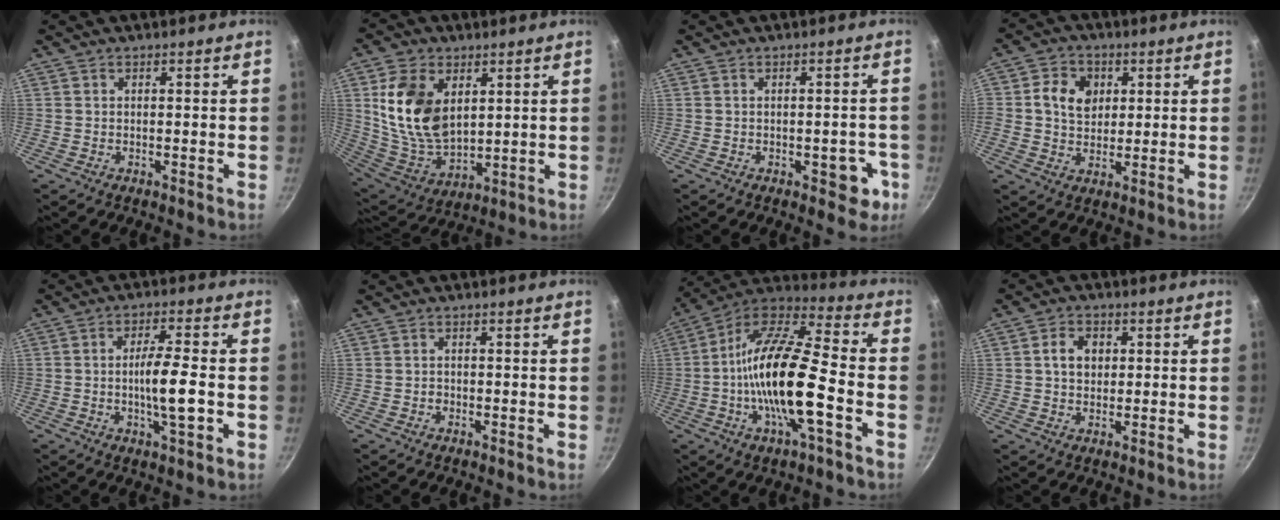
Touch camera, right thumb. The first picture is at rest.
{"total": 16.1, "force": [4.3, 10.4, 11.5], "torque": [-0.201, -0.032, 0.096]}
{"total": 5.2, "force": [-1.9, 2.9, 3.9], "torque": [-0.017, 0.017, -0.020]}
{"total": 7.4, "force": [1.7, 6.1, 3.8], "torque": [-0.045, -0.004, 0.018]}
{"total": 8.2, "force": [-1.7, 1.9, 7.8], "torque": [-0.137, 0.014, -0.034]}
{"total": 0.7, "force": [-0.3, 0.7, 0.1], "torque": [0.000, 0.002, -0.006]}
{"total": 20.5, "force": [-4.7, 6.2, 18.9], "torque": [-0.350, 0.034, -0.106]}
{"total": 5.0, "force": [0.9, 3.9, 2.9], "torque": [-0.029, 0.003, 0.010]}